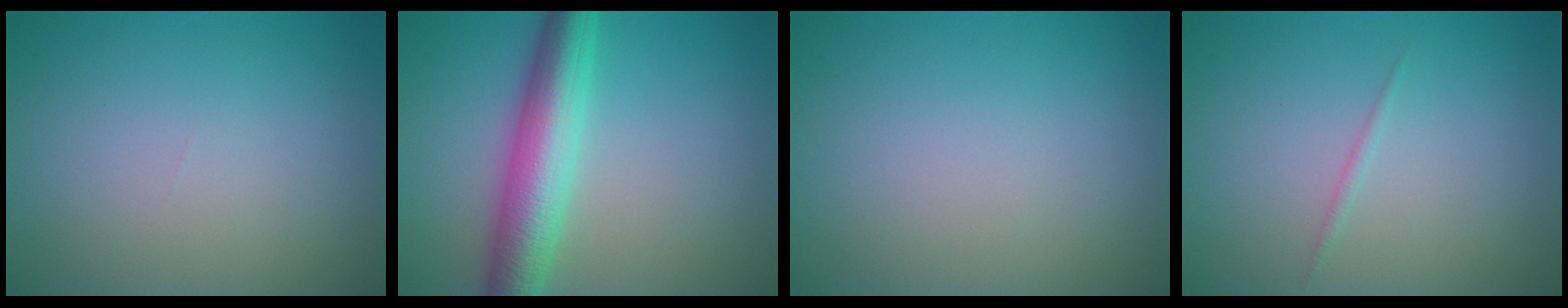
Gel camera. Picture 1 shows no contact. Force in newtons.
{"total": 6.7, "press": 6.7, "slide": 0.1}
{"total": 0.0}
{"total": 0.5, "press": 0.5, "slide": 0.0}